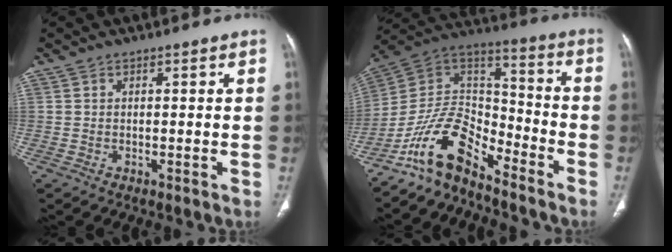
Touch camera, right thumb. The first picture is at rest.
{"total": 13.7, "force": [-10.4, 5.9, 6.7], "torque": [-0.103, 0.101, -0.203]}